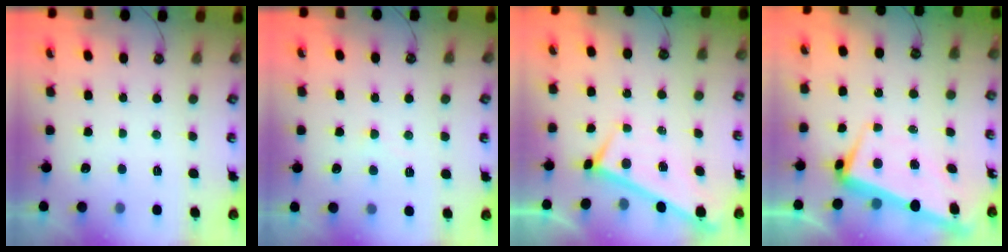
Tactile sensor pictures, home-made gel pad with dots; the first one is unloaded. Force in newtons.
{"total": 5.0, "press": 5.0, "slide": 0.3}
{"total": 0.0}
{"total": 1.3, "press": 0.4, "slide": 1.2}